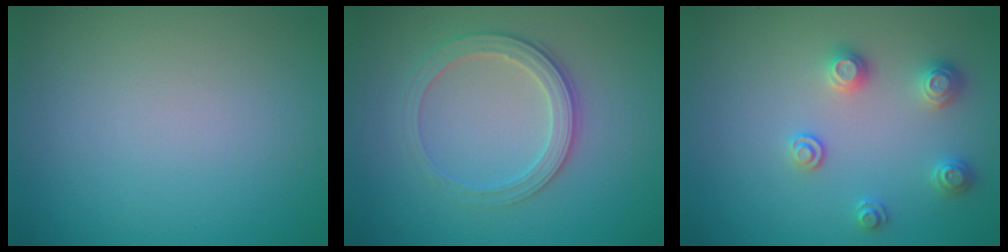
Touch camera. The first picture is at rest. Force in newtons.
{"total": 2.9, "press": 2.8, "slide": 0.7}
{"total": 2.5, "press": 2.5, "slide": 0.3}